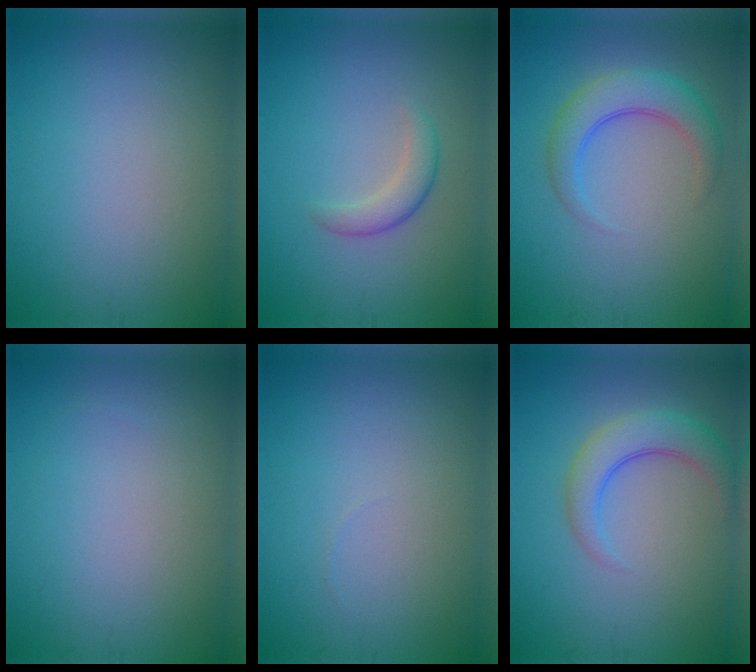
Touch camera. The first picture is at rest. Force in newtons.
{"total": 2.1, "press": 2.1, "slide": 0.1}
{"total": 4.3, "press": 4.3, "slide": 0.2}
{"total": 0.0}
{"total": 0.0}
{"total": 4.1, "press": 4.1, "slide": 0.3}